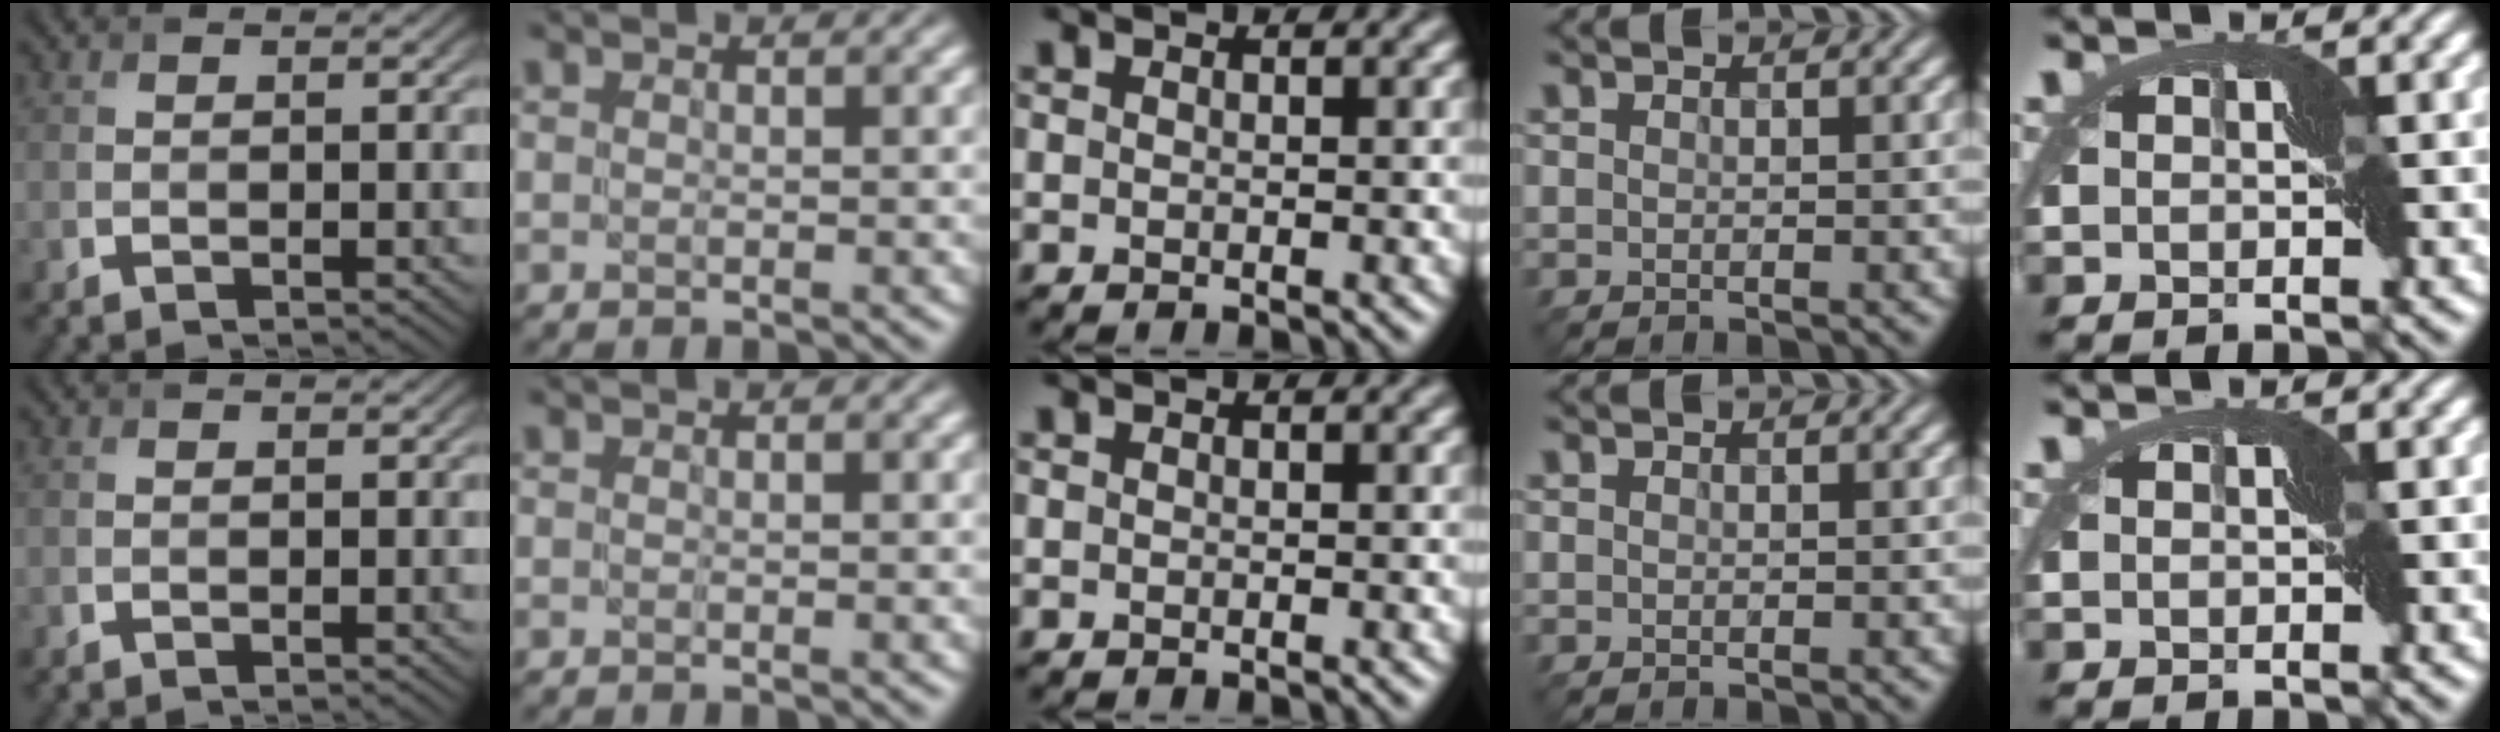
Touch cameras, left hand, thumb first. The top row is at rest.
{"index": {"total": 0.5, "force": [-0.2, 0.0, 0.5], "torque": [-0.006, -0.003, -0.002]}}